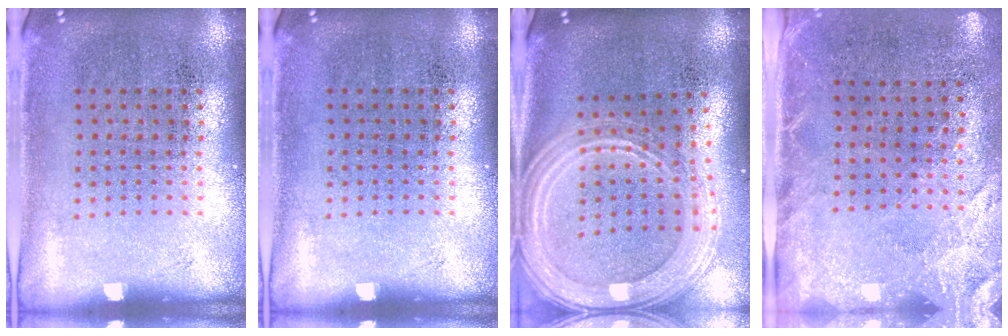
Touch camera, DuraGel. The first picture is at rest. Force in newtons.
{"total": 0.0}
{"total": 2.5, "press": 2.2, "slide": 1.3}
{"total": 2.6, "press": 2.0, "slide": 1.6}